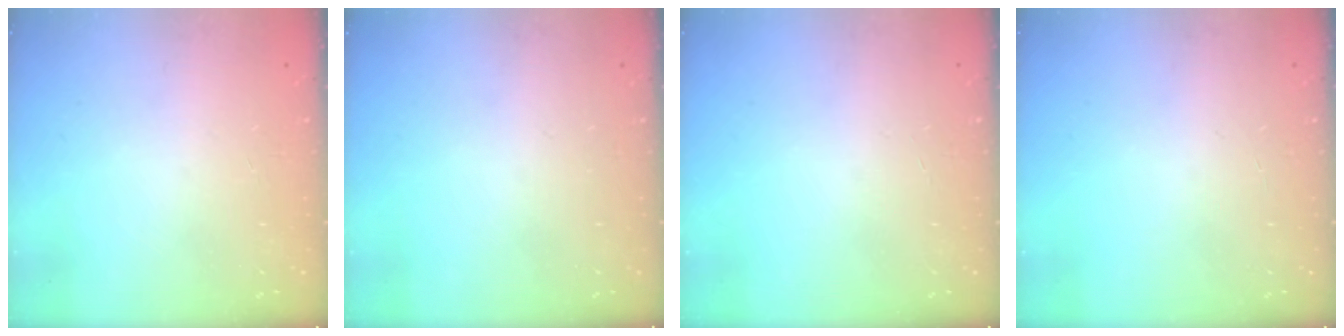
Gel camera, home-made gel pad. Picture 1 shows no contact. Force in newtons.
{"total": 0.0}
{"total": 2.7, "press": 2.7, "slide": 0.3}
{"total": 2.4, "press": 2.4, "slide": 0.2}